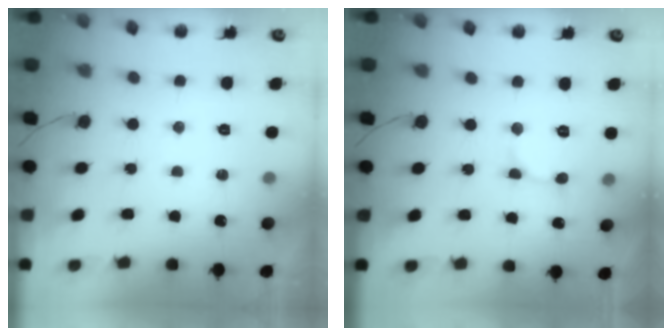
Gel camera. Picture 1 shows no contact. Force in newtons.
{"total": 1.9, "press": 1.9, "slide": 0.1}